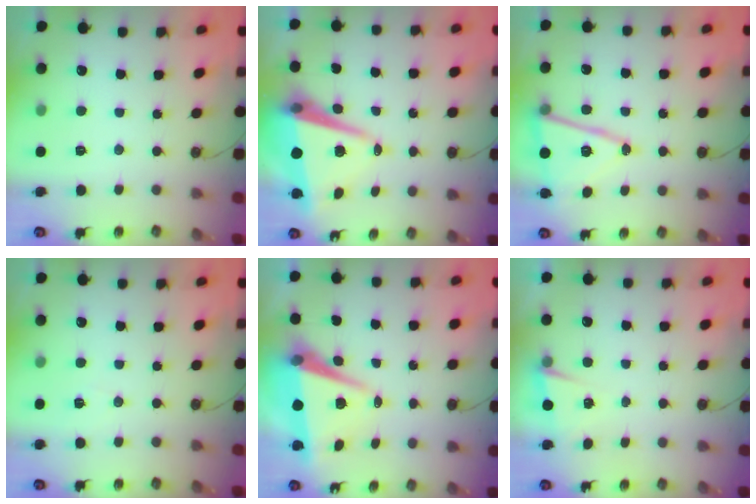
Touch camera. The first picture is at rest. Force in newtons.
{"total": 9.7, "press": 9.1, "slide": 3.2}
{"total": 13.1, "press": 12.6, "slide": 3.7}
{"total": 4.1, "press": 3.5, "slide": 2.1}
{"total": 7.9, "press": 6.5, "slide": 4.4}
{"total": 2.4, "press": 2.2, "slide": 1.1}